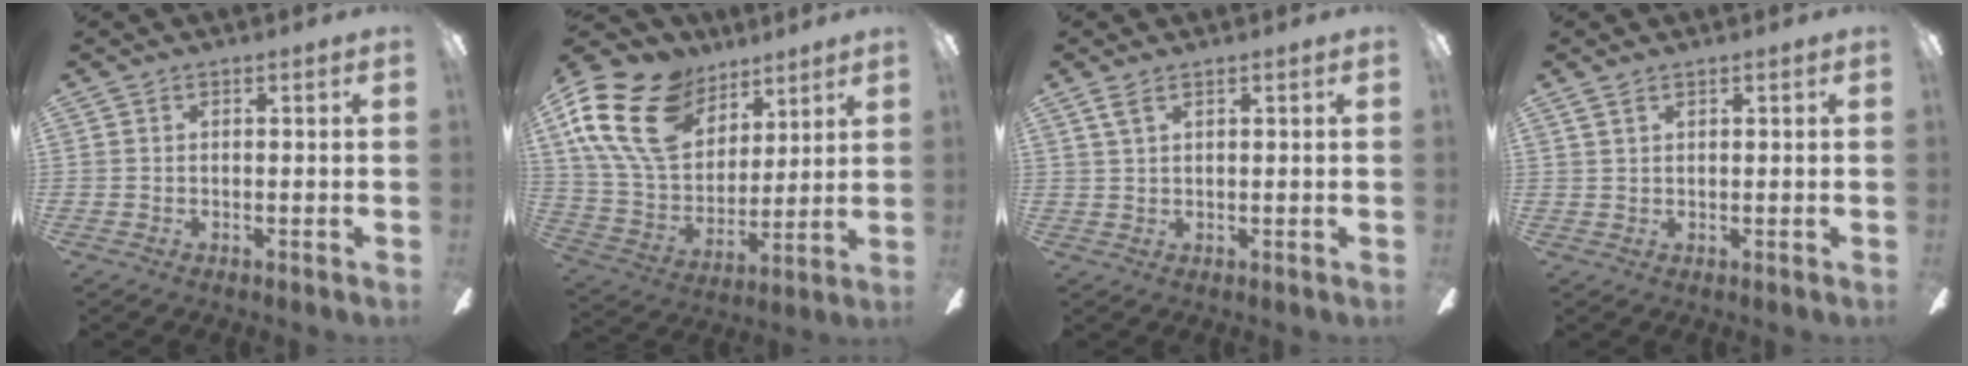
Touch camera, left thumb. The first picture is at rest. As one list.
[{"total": 22.3, "force": [11.7, 14.4, 12.4], "torque": [-0.263, -0.043, 0.219]}, {"total": 2.5, "force": [1.5, 1.0, 1.8], "torque": [-0.039, 0.003, 0.026]}, {"total": 1.6, "force": [1.1, 0.8, 1.0], "torque": [-0.022, 0.001, 0.019]}]